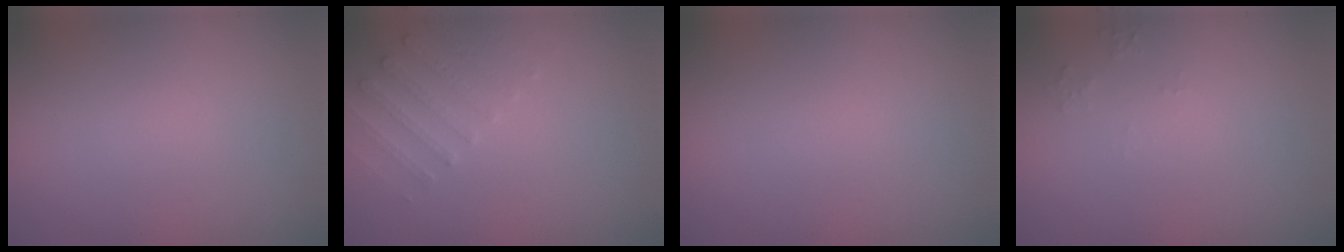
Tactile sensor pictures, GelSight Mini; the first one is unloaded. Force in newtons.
{"total": 2.3, "press": 2.2, "slide": 0.6}
{"total": 0.0}
{"total": 0.8, "press": 0.7, "slide": 0.2}